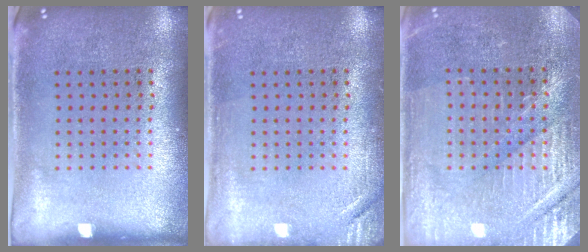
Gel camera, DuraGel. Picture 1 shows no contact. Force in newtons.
{"total": 1.5, "press": 1.5, "slide": 0.3}
{"total": 3.4, "press": 3.4, "slide": 0.7}